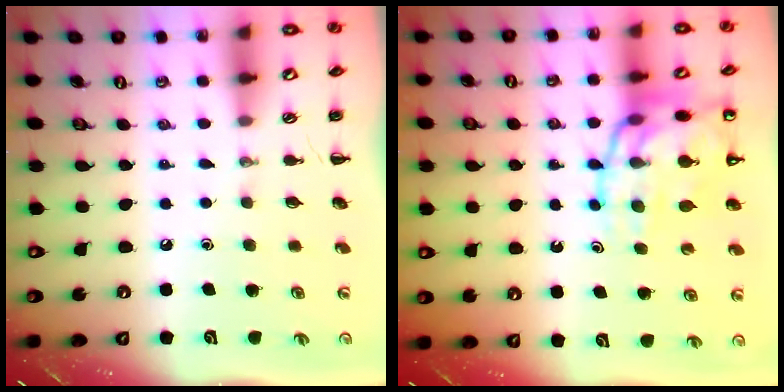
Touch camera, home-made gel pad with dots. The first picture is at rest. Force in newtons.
{"total": 19.4, "press": 19.1, "slide": 3.5}